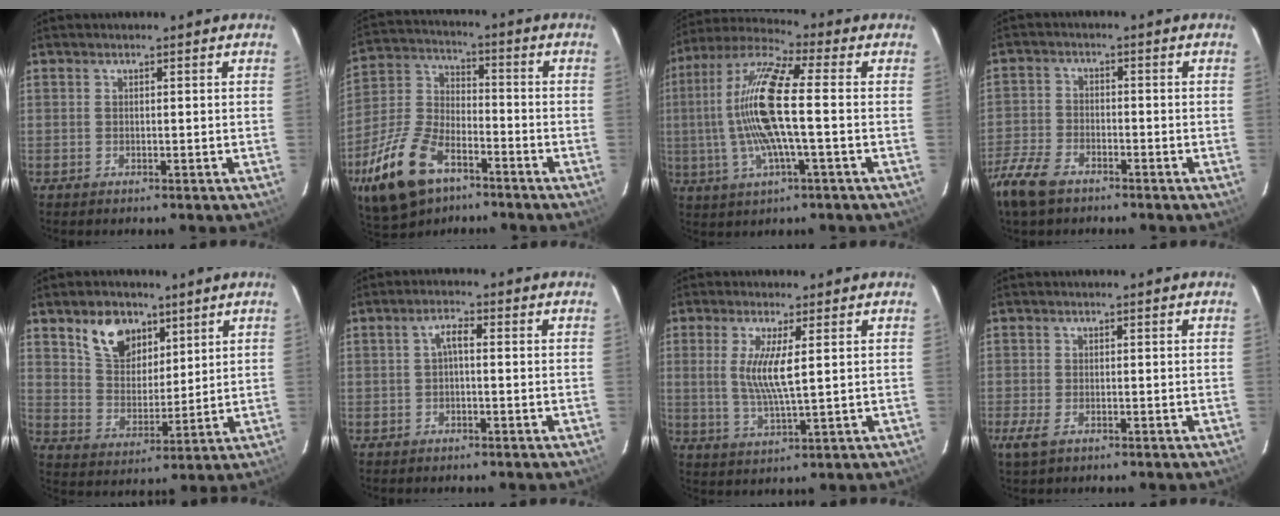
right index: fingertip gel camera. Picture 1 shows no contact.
{"total": 17.6, "force": [-10.0, 9.4, 11.0], "torque": [-0.252, -0.008, -0.183]}
{"total": 15.6, "force": [-0.5, 2.3, 15.4], "torque": [-0.299, 0.006, -0.017]}
{"total": 9.0, "force": [-6.4, 4.5, 4.5], "torque": [-0.123, -0.011, -0.134]}
{"total": 10.2, "force": [6.0, 6.6, 4.9], "torque": [-0.090, 0.016, 0.118]}
{"total": 2.3, "force": [-0.2, 0.8, 2.2], "torque": [-0.045, 0.009, -0.002]}
{"total": 7.0, "force": [1.4, 0.7, 6.8], "torque": [-0.143, -0.010, 0.028]}
{"total": 3.0, "force": [-1.6, 1.5, 2.0], "torque": [-0.044, -0.011, -0.028]}